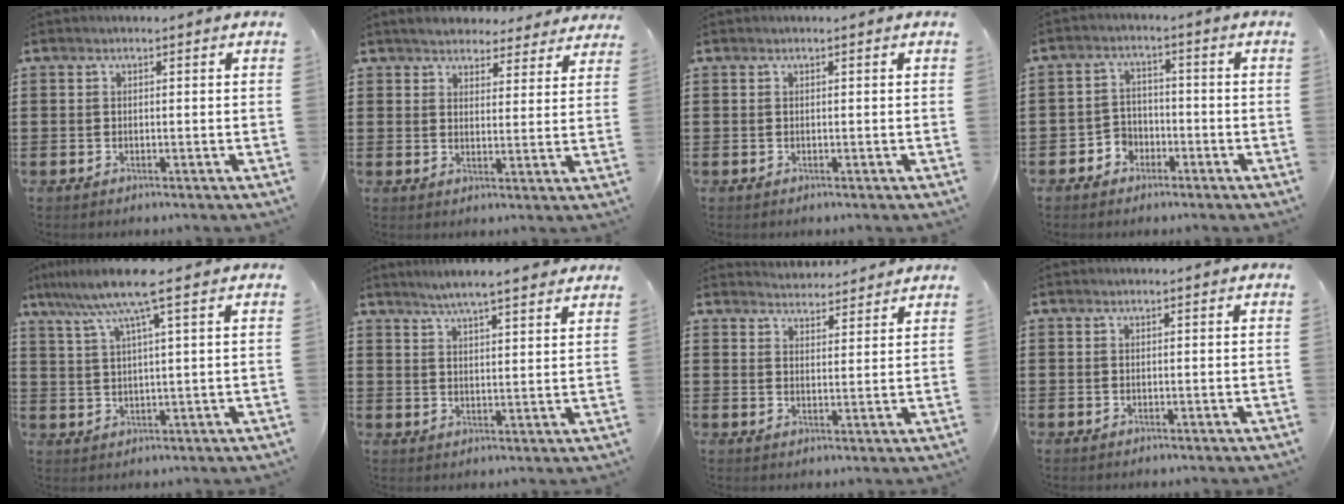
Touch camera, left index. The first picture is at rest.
{"total": 4.1, "force": [4.0, 0.7, 0.4], "torque": [-0.024, -0.011, 0.073]}
{"total": 0.0}
{"total": 3.6, "force": [-2.4, 2.6, 0.7], "torque": [-0.021, 0.009, -0.051]}
{"total": 8.5, "force": [5.1, 0.3, 6.7], "torque": [-0.145, -0.008, 0.086]}
{"total": 4.2, "force": [3.9, -0.1, 1.7], "torque": [-0.044, -0.011, 0.068]}
{"total": 3.3, "force": [3.3, 0.1, -0.3], "torque": [-0.005, -0.015, 0.061]}
{"total": 0.0}